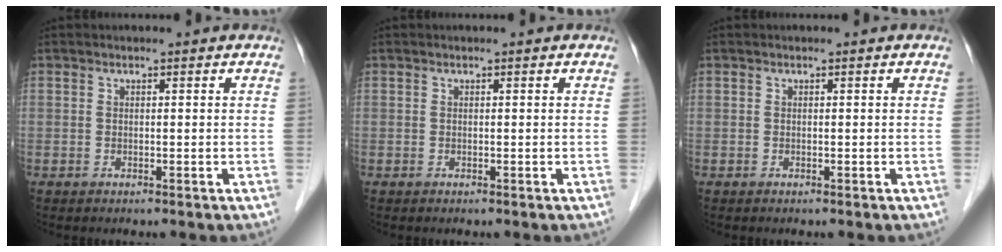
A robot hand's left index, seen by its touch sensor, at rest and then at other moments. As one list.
[{"total": 0.0}, {"total": 0.0}]